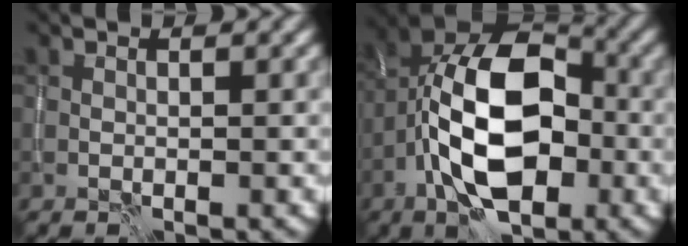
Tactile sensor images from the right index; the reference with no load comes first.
{"total": 12.9, "force": [-3.2, 7.1, 10.2], "torque": [-0.174, 0.007, -0.069]}